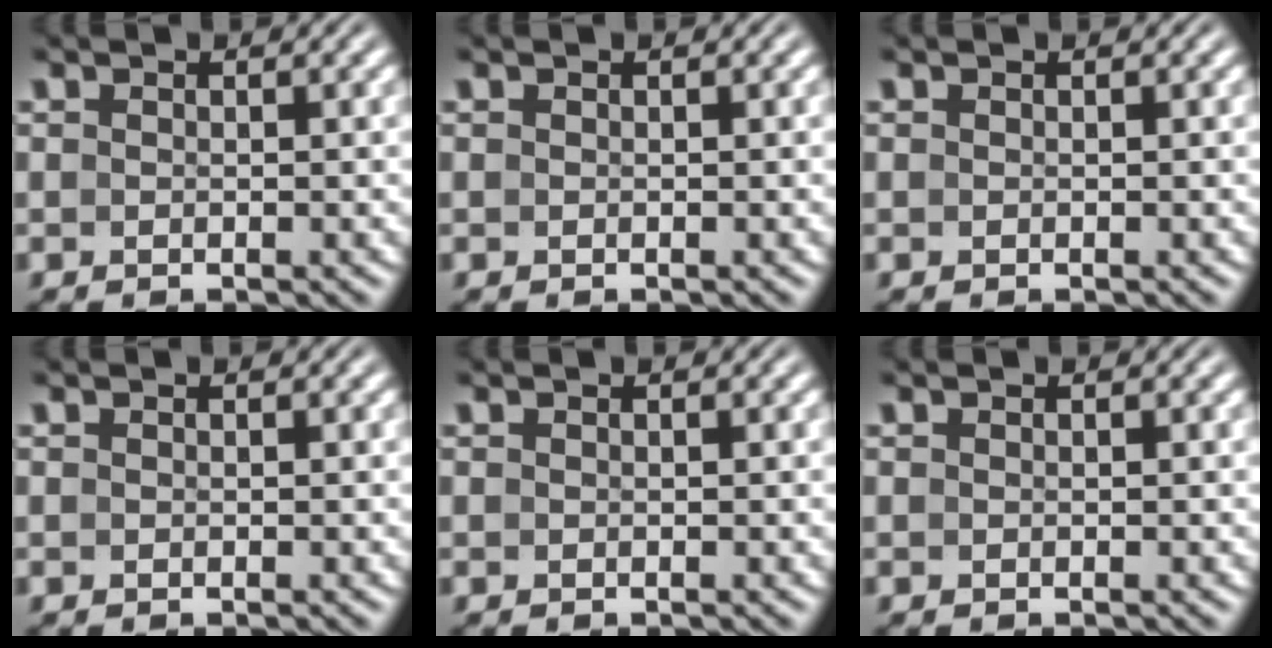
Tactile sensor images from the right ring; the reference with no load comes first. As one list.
[{"total": 0.0}, {"total": 0.0}, {"total": 0.0}, {"total": 0.0}, {"total": 0.0}]